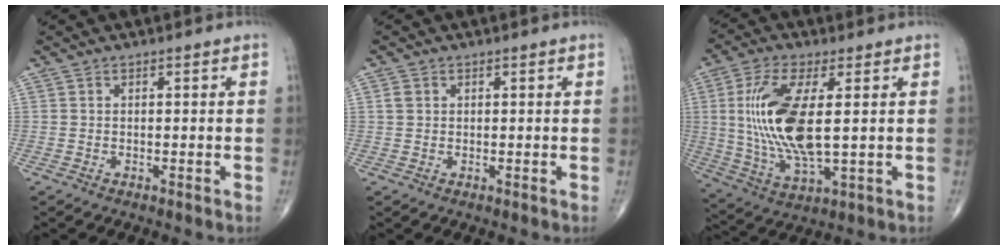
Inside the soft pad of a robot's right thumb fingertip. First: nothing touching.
{"total": 1.4, "force": [0.4, 1.2, 0.7], "torque": [-0.011, 0.003, 0.008]}
{"total": 16.2, "force": [1.9, 5.9, 15.0], "torque": [-0.322, -0.015, 0.043]}